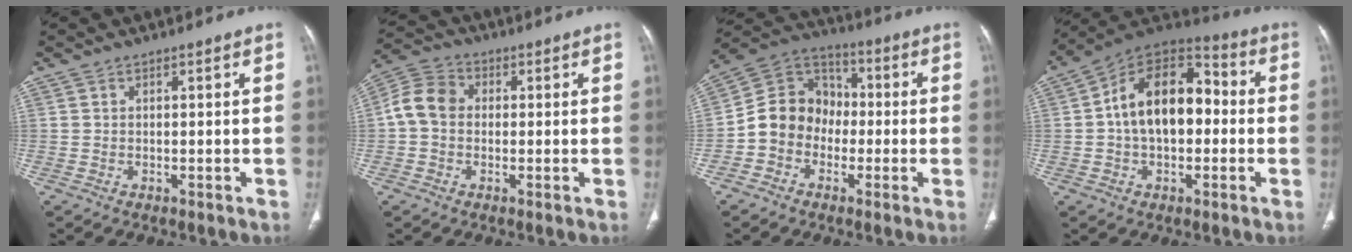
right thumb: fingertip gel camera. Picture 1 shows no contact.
{"total": 7.4, "force": [0.0, 6.0, 4.3], "torque": [-0.075, 0.024, -0.012]}
{"total": 11.3, "force": [-2.4, 9.8, 5.1], "torque": [-0.060, 0.043, -0.059]}
{"total": 16.8, "force": [0.1, 10.6, 13.1], "torque": [-0.186, 0.044, -0.010]}